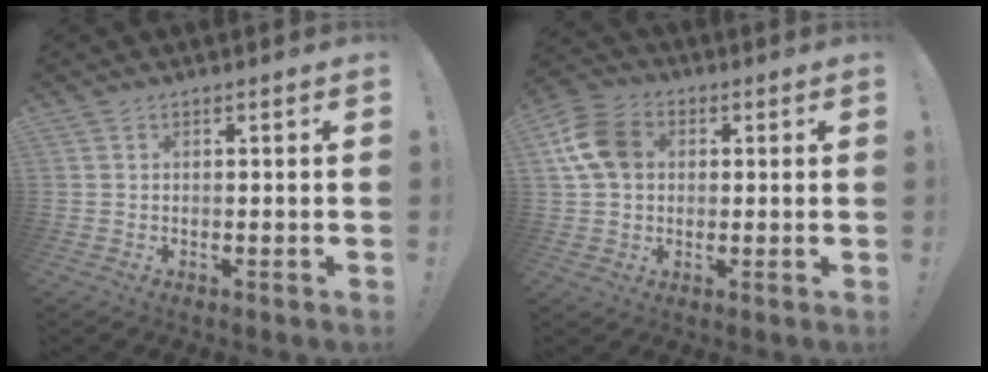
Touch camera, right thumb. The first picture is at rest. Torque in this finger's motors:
{"motor_torque": [0.99, 0.99, 0.20, 0.03, 0.06]}